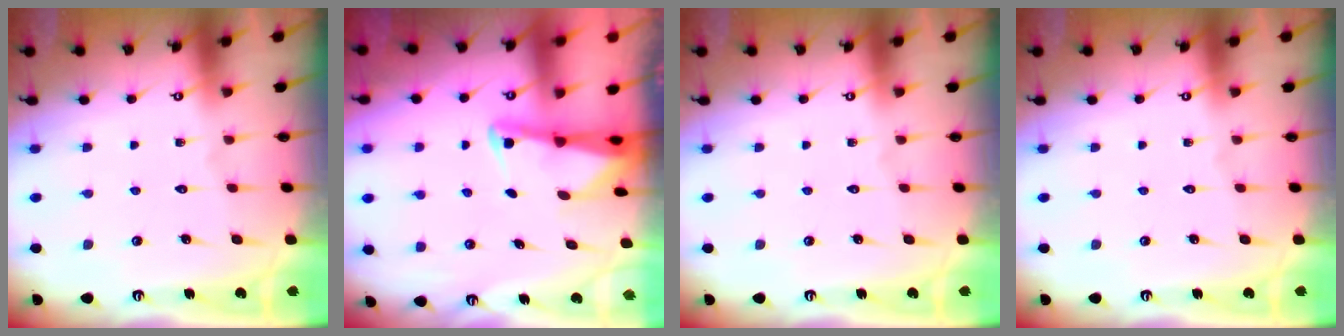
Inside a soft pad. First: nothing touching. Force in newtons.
{"total": 2.3, "press": 2.3, "slide": 0.4}
{"total": 0.0}
{"total": 0.0}